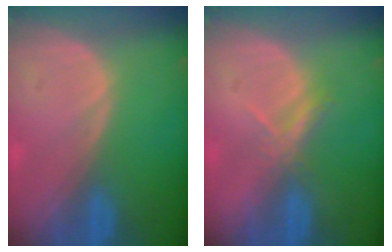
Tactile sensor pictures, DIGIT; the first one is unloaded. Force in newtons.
{"total": 2.6, "press": 2.5, "slide": 0.9}